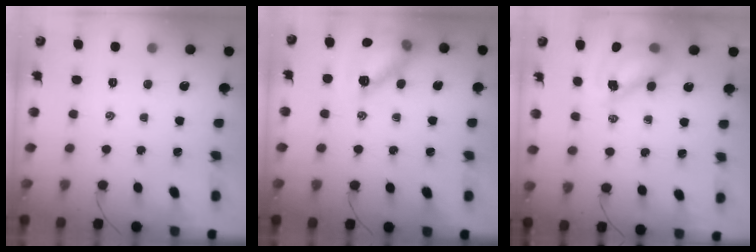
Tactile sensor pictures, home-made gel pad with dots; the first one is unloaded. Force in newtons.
{"total": 13.6, "press": 13.6, "slide": 0.7}
{"total": 8.6, "press": 8.4, "slide": 2.1}